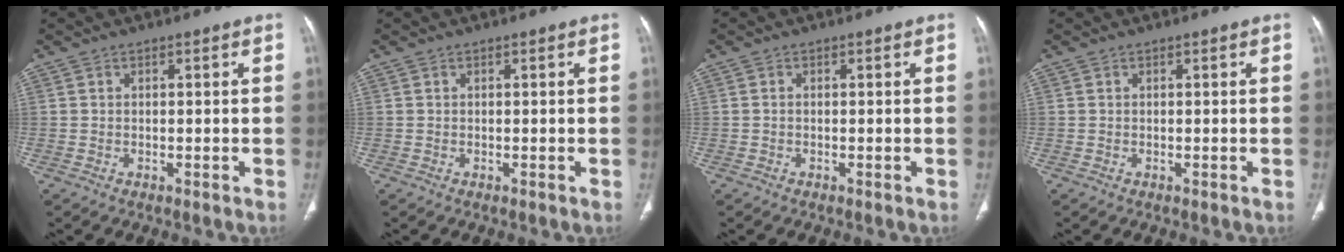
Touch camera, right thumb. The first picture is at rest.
{"total": 0.0}
{"total": 0.0}
{"total": 0.0}